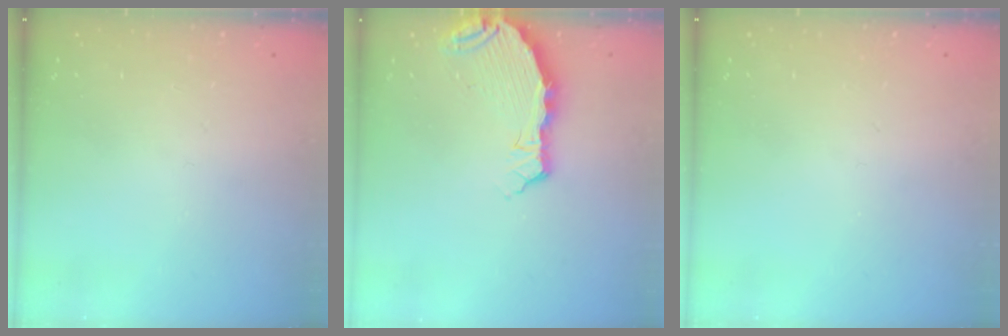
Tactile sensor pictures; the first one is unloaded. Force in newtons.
{"total": 7.5, "press": 5.9, "slide": 4.6}
{"total": 0.0}